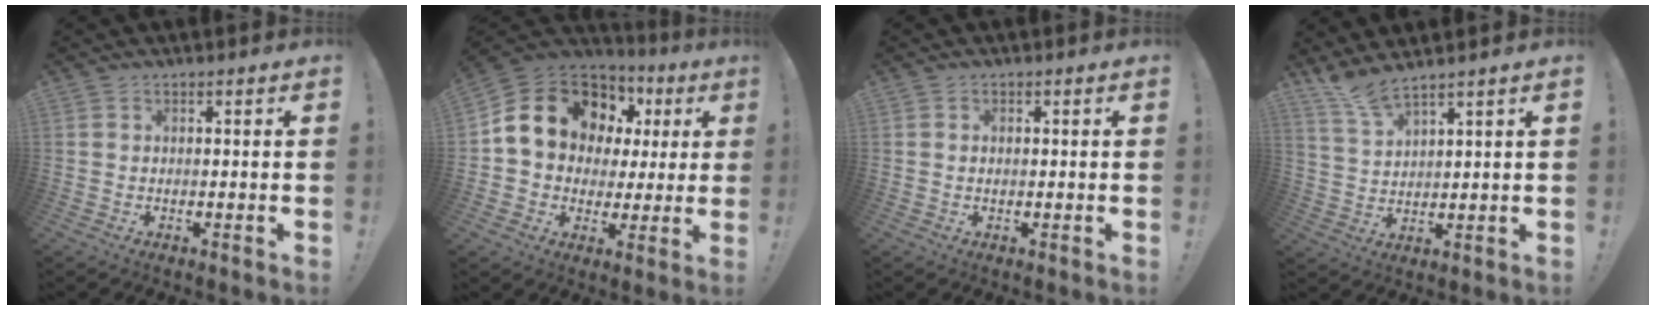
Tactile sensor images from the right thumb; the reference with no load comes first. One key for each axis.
{"total": 16.2, "fx": 7.0, "fy": 12.0, "fz": 8.3, "tx": -0.133, "ty": -0.035, "tz": 0.144}
{"total": 0.5, "fx": 0.0, "fy": 0.4, "fz": 0.4, "tx": -0.015, "ty": 0.005, "tz": 0.002}
{"total": 6.1, "fx": 5.3, "fy": 0.3, "fz": 2.9, "tx": -0.064, "ty": -0.033, "tz": 0.098}